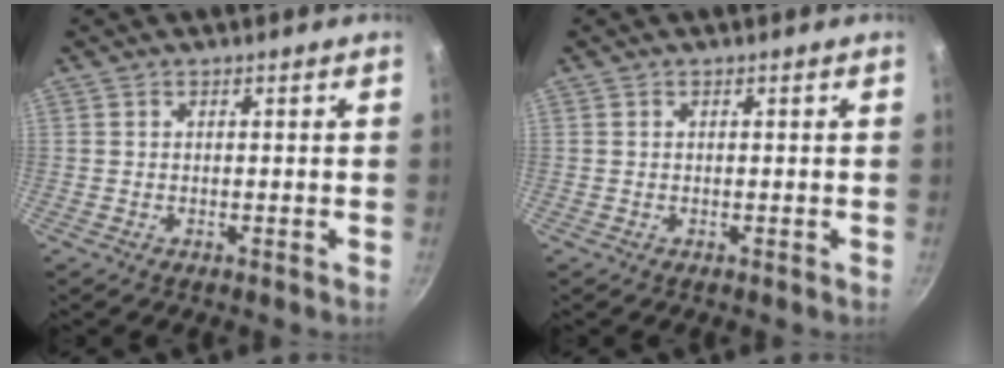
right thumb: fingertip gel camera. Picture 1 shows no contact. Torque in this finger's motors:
{"motor_torque": [0.05, 0.02, 0.11, 0.02, 0.02]}